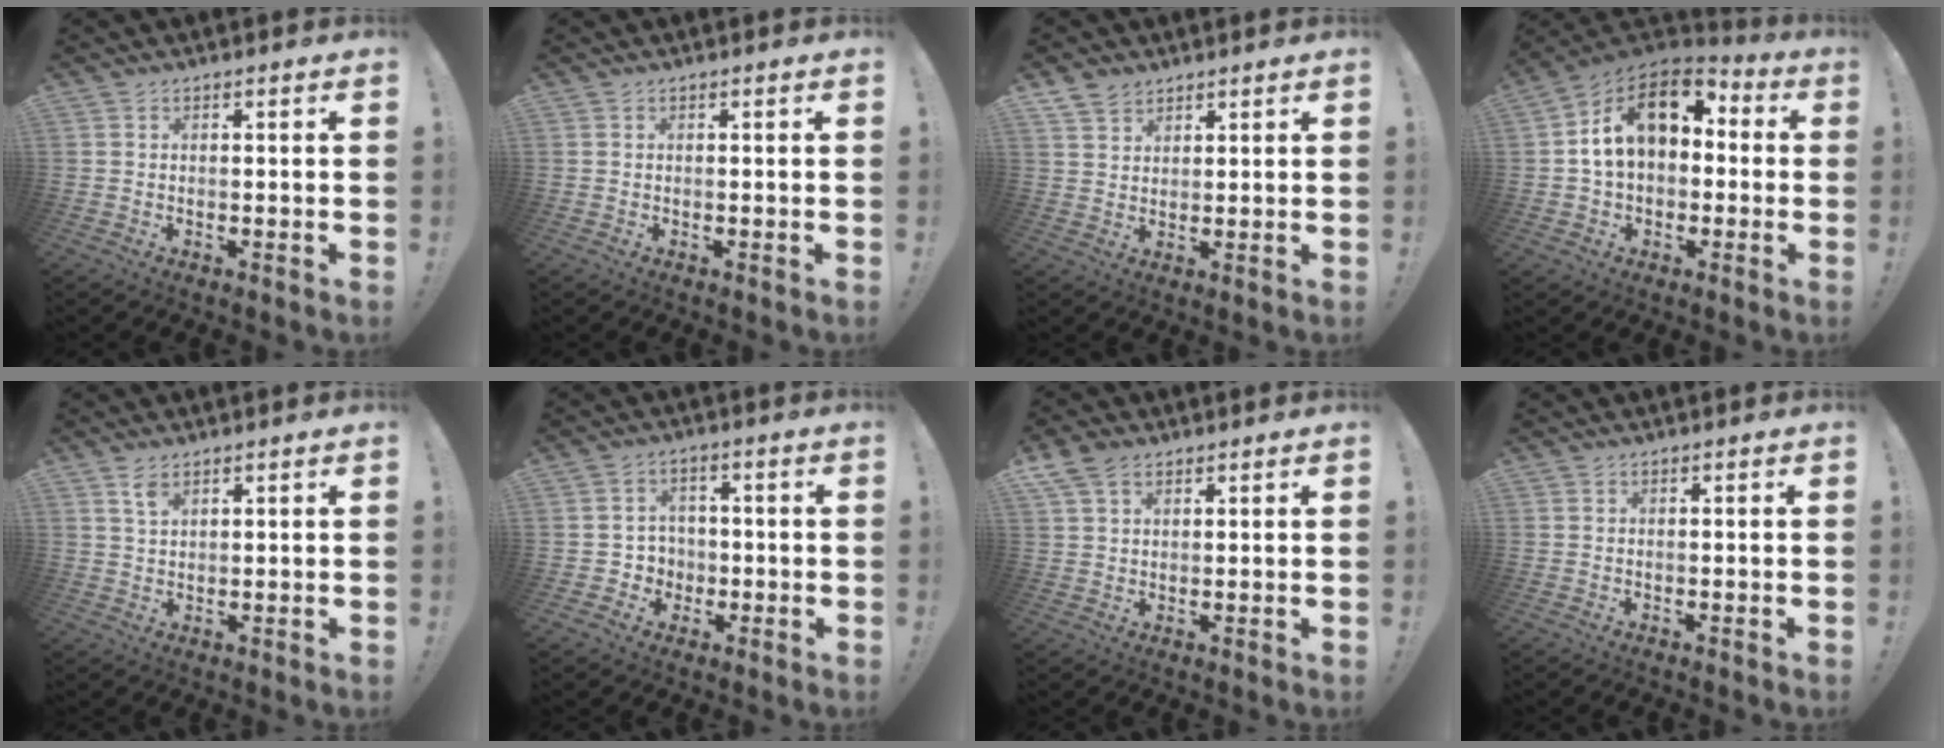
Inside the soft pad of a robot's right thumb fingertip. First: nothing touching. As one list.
[{"total": 0.0}, {"total": 4.4, "force": [3.5, 2.5, 1.0], "torque": [-0.024, -0.018, 0.069]}, {"total": 16.7, "force": [5.0, 10.7, 11.8], "torque": [-0.173, -0.004, 0.090]}, {"total": 3.5, "force": [2.3, 1.6, 2.0], "torque": [-0.030, -0.014, 0.041]}, {"total": 4.7, "force": [-0.3, 4.7, 0.6], "torque": [-0.021, 0.002, -0.004]}, {"total": 6.3, "force": [3.5, 4.0, 3.3], "torque": [-0.060, -0.004, 0.070]}, {"total": 0.0}]